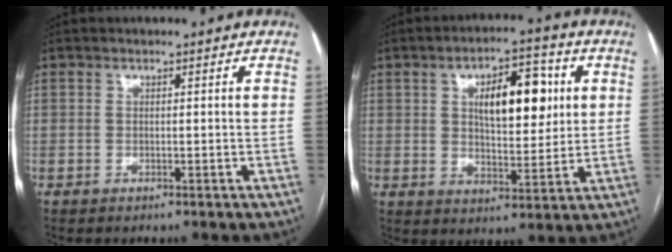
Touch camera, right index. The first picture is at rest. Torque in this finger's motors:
{"motor_torque": [0.47, 0.17, 0.58, 0.08]}